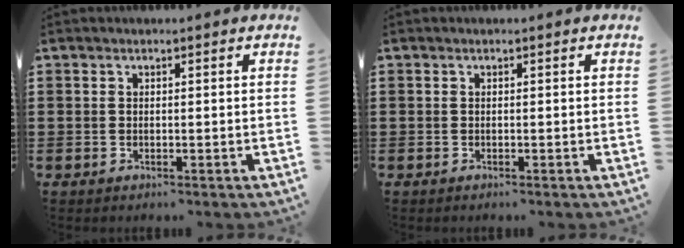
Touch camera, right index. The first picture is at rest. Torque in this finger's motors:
{"motor_torque": [0.51, 0.67, 0.00, 0.01]}